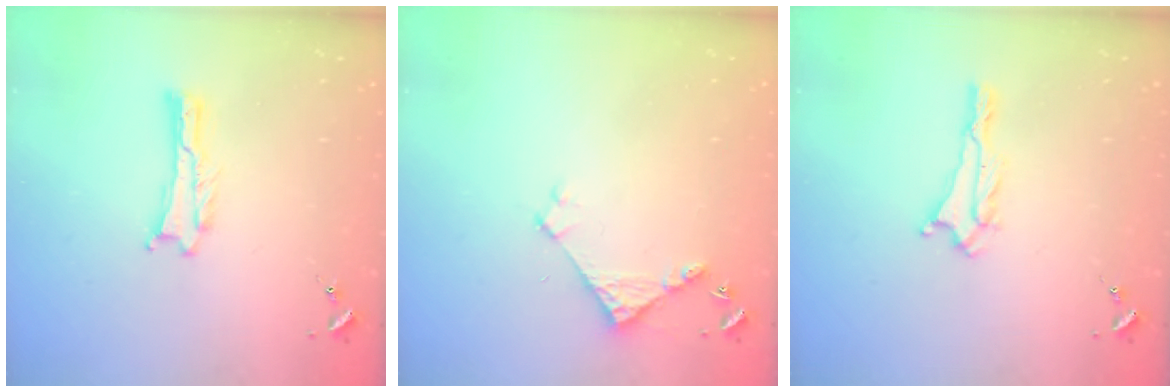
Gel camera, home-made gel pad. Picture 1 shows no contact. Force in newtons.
{"total": 3.8, "press": 3.8, "slide": 0.3}
{"total": 1.0, "press": 1.0, "slide": 0.1}